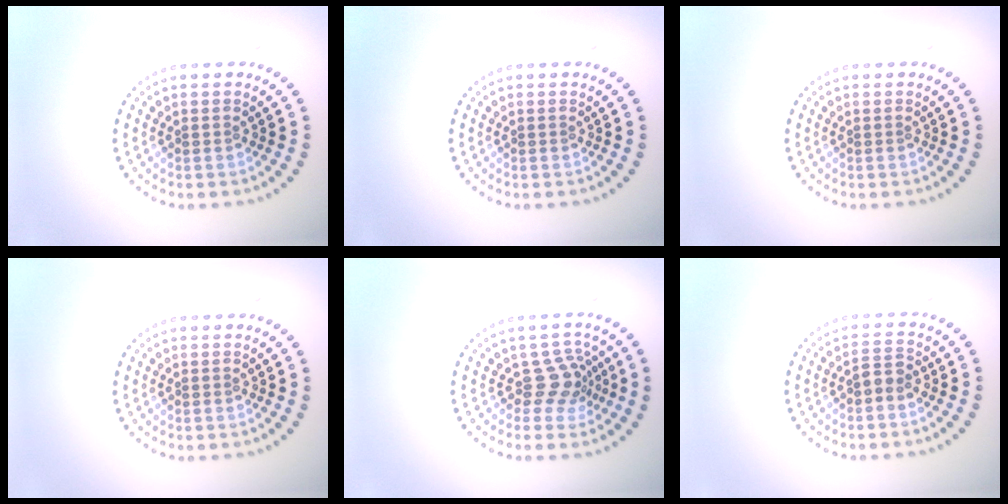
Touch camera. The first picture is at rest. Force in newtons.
{"total": 0.0}
{"total": 0.0}
{"total": 0.0}
{"total": 2.6, "press": 1.9, "slide": 1.8}
{"total": 1.3, "press": 1.1, "slide": 0.6}